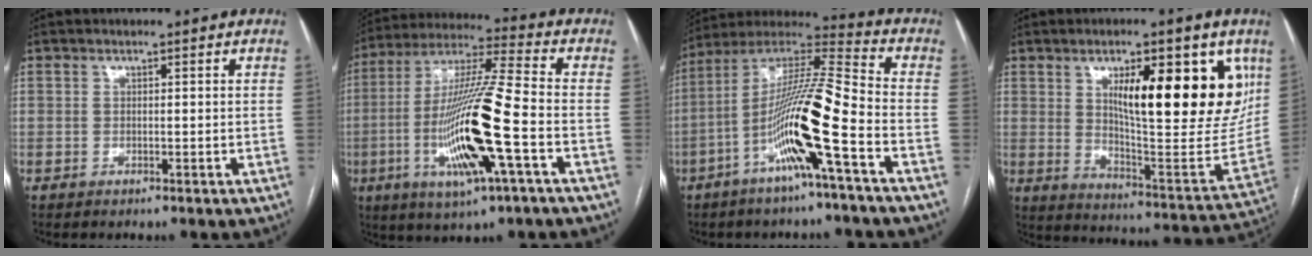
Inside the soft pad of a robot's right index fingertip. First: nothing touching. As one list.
[{"total": 18.4, "force": [-4.8, 0.8, 17.8], "torque": [-0.356, -0.013, -0.091]}, {"total": 16.0, "force": [-5.9, -0.4, 14.9], "torque": [-0.285, 0.004, -0.116]}, {"total": 22.3, "force": [8.6, 5.6, 19.8], "torque": [-0.266, -0.006, 0.138]}]